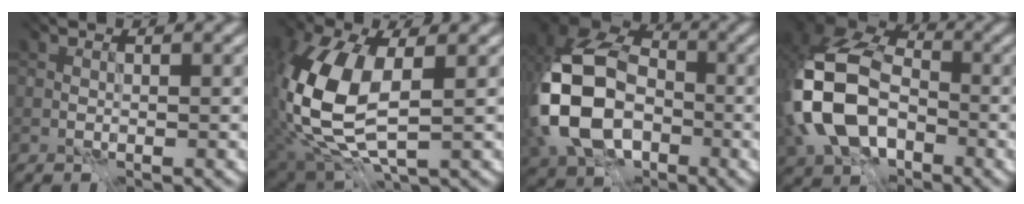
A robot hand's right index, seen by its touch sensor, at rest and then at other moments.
{"total": 11.7, "force": [-1.7, 6.5, 9.5], "torque": [-0.255, -0.029, 0.000]}
{"total": 12.6, "force": [-4.9, 8.3, 8.1], "torque": [-0.196, -0.032, -0.069]}
{"total": 10.3, "force": [-4.8, 6.3, 6.5], "torque": [-0.173, -0.026, -0.070]}